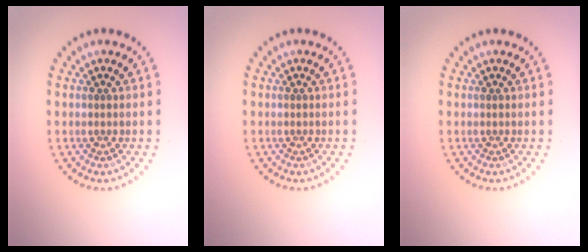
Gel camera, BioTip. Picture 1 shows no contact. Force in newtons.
{"total": 0.0}
{"total": 0.0}